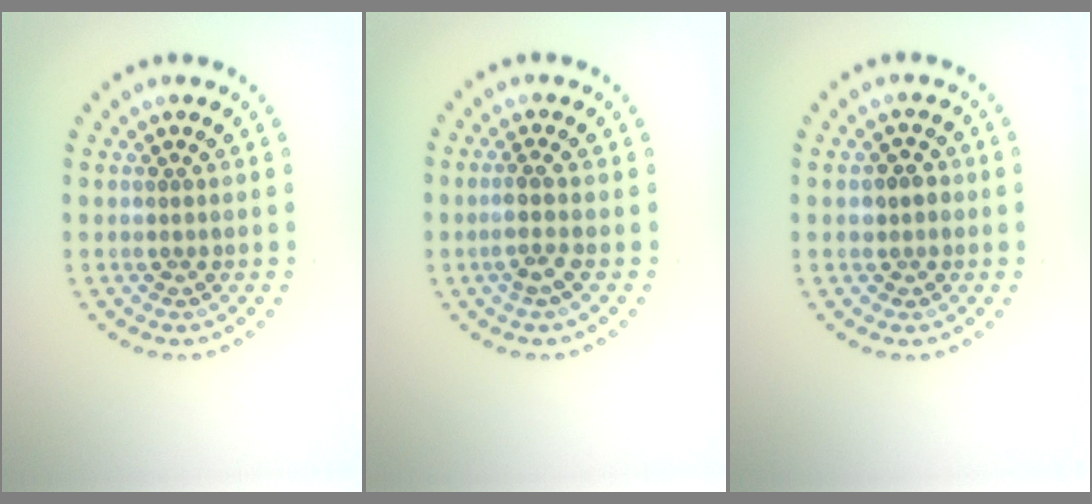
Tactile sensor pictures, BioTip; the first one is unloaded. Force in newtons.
{"total": 1.7, "press": 1.3, "slide": 1.0}
{"total": 1.7, "press": 1.6, "slide": 0.7}